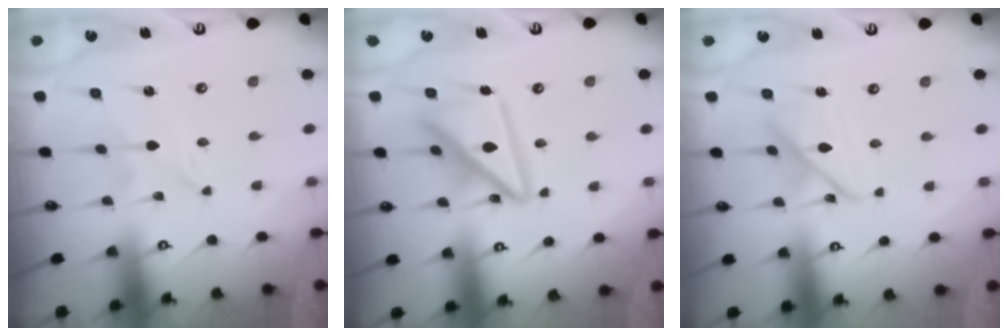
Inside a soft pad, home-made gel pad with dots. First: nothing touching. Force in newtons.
{"total": 15.0, "press": 14.9, "slide": 1.5}
{"total": 12.2, "press": 12.2, "slide": 1.2}